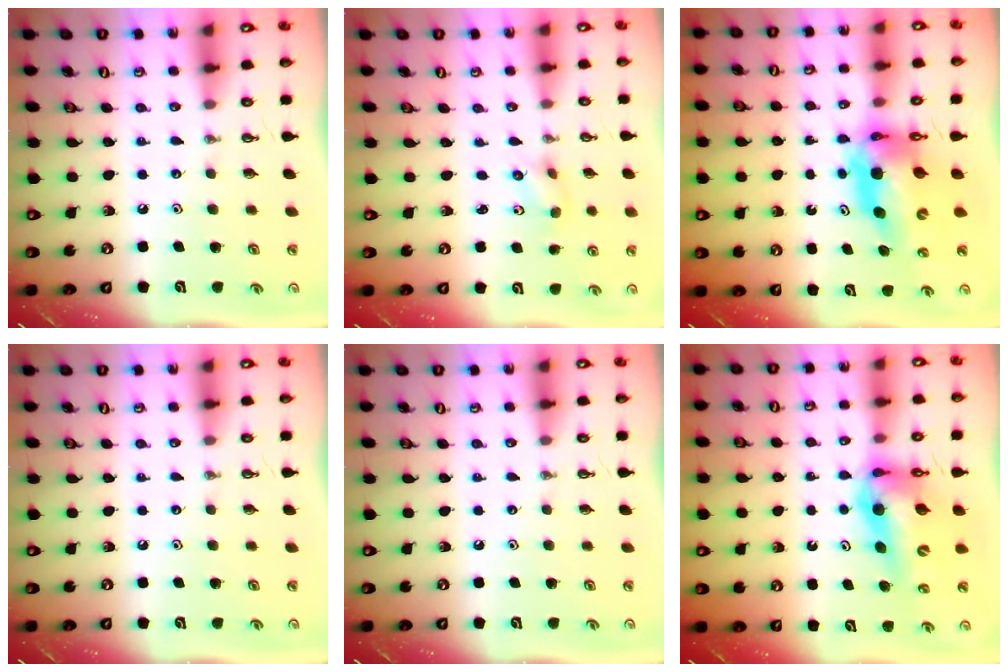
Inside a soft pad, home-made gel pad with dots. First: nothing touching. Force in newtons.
{"total": 2.5, "press": 2.2, "slide": 1.2}
{"total": 12.1, "press": 12.1, "slide": 1.2}
{"total": 0.0}
{"total": 0.0}
{"total": 13.7, "press": 13.1, "slide": 4.1}